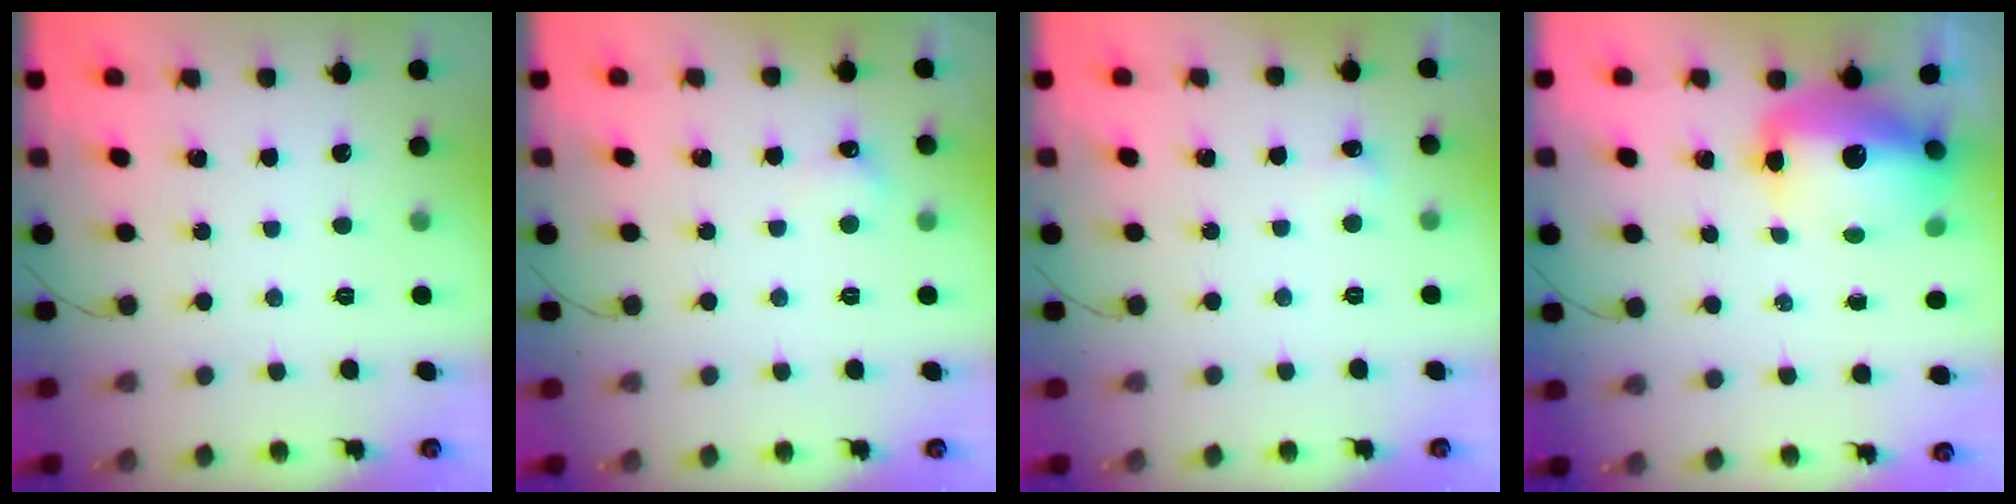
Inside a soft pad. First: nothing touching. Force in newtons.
{"total": 4.2, "press": 4.1, "slide": 1.2}
{"total": 4.0, "press": 3.9, "slide": 1.2}
{"total": 14.2, "press": 13.8, "slide": 3.3}